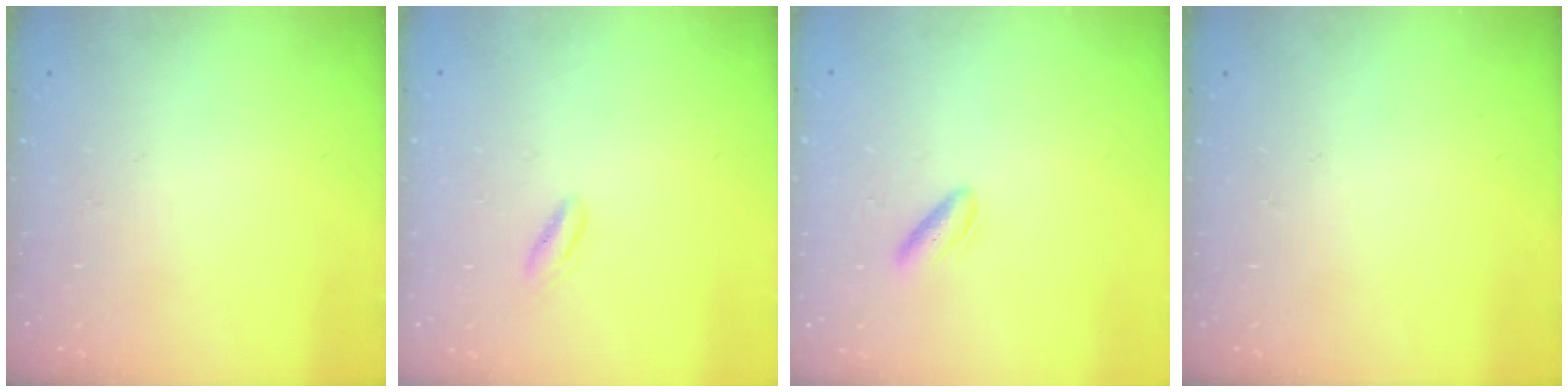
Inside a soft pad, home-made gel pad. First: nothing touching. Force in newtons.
{"total": 2.7, "press": 2.6, "slide": 0.8}
{"total": 2.4, "press": 2.2, "slide": 1.1}
{"total": 0.0}